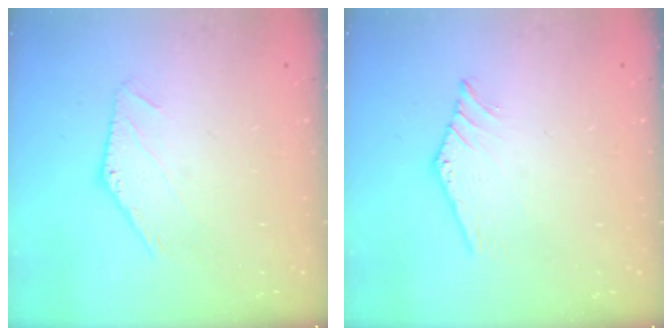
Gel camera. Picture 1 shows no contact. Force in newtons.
{"total": 0.9, "press": 0.9, "slide": 0.1}